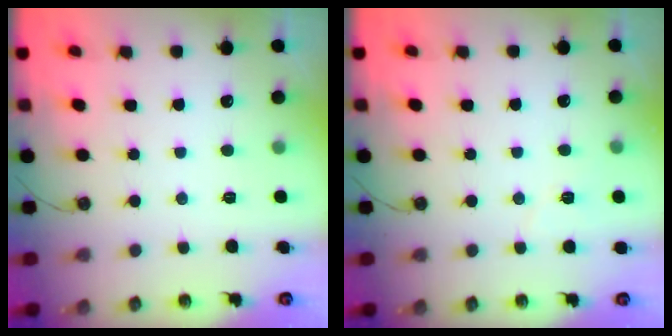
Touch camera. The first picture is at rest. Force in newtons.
{"total": 5.2, "press": 4.6, "slide": 2.4}